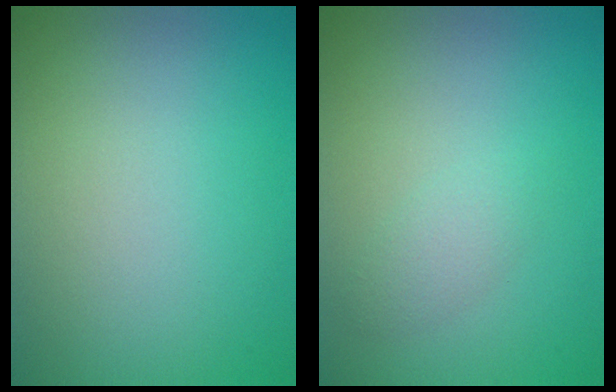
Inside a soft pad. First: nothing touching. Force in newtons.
{"total": 1.4, "press": 1.4, "slide": 0.1}